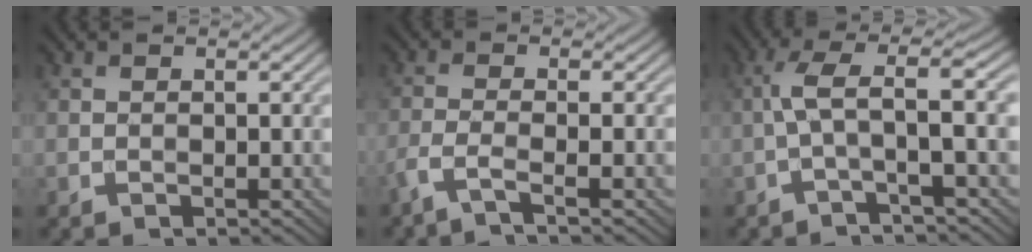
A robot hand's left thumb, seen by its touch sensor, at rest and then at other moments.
{"total": 3.9, "force": [-2.3, 0.7, 3.0], "torque": [-0.055, 0.000, -0.066]}
{"total": 5.4, "force": [-0.5, 0.5, 5.4], "torque": [-0.105, 0.026, -0.025]}